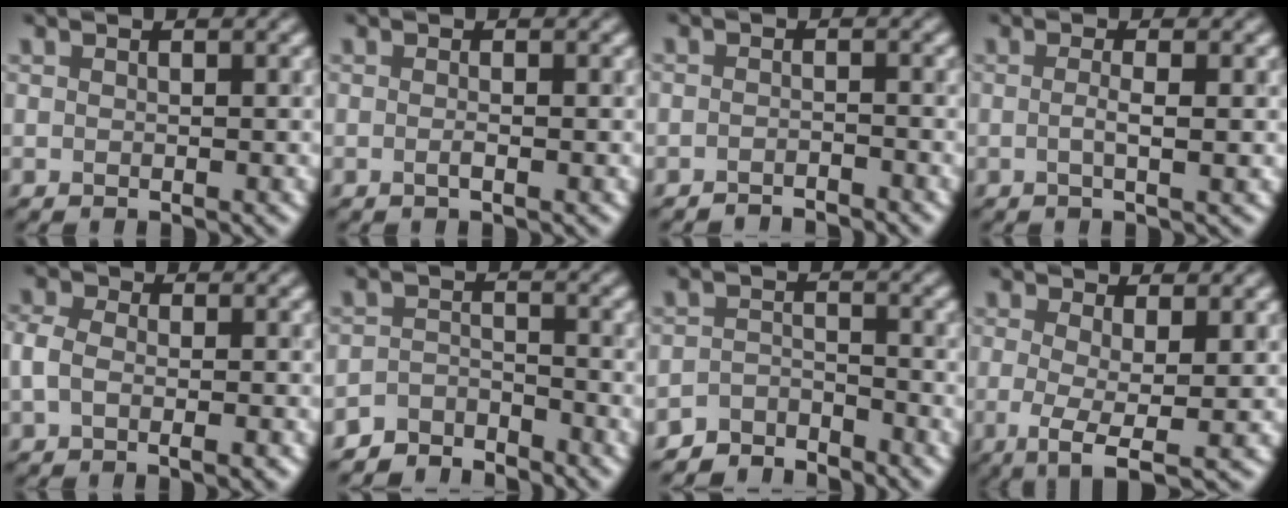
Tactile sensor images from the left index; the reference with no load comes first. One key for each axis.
{"total": 0.8, "fx": -0.3, "fy": 0.3, "fz": 0.7, "tx": -0.006, "ty": 0.003, "tz": -0.005}
{"total": 2.0, "fx": -2.0, "fy": 0.1, "fz": 0.1, "tx": 0.009, "ty": 0.001, "tz": -0.035}
{"total": 1.7, "fx": -0.1, "fy": 0.5, "fz": 1.6, "tx": -0.024, "ty": 0.005, "tz": -0.004}
{"total": 3.2, "fx": -0.9, "fy": 1.9, "fz": 2.4, "tx": -0.049, "ty": 0.006, "tz": -0.019}
{"total": 3.7, "fx": -3.6, "fy": 0.9, "fz": -0.1, "tx": 0.007, "ty": 0.008, "tz": -0.072}
{"total": 3.4, "fx": -3.3, "fy": 0.7, "fz": -0.1, "tx": 0.006, "ty": 0.007, "tz": -0.068}
{"total": 4.1, "fx": -0.9, "fy": 1.3, "fz": 3.8, "tx": -0.073, "ty": -0.007, "tz": -0.013}